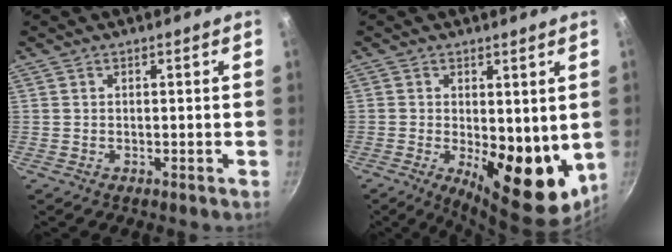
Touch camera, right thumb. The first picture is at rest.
{"total": 14.2, "force": [-1.3, 6.8, 12.3], "torque": [-0.141, -0.027, -0.004]}